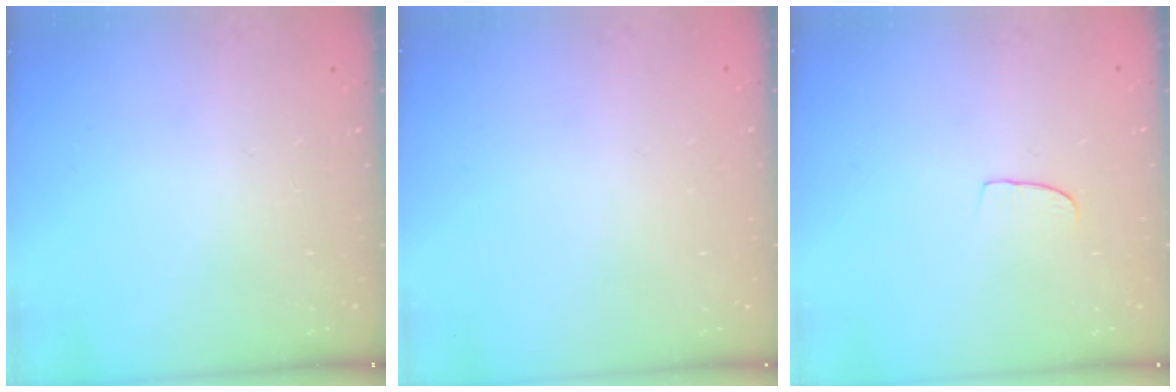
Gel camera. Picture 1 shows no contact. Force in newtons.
{"total": 0.0}
{"total": 3.7, "press": 3.7, "slide": 0.3}